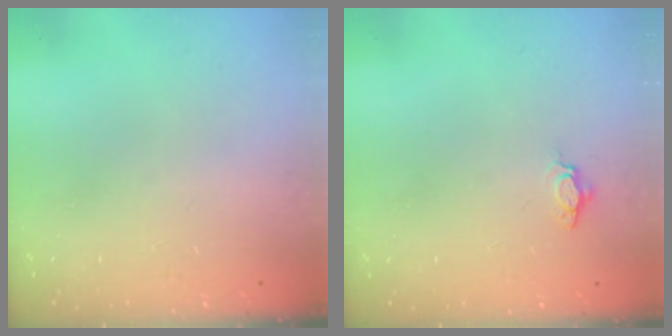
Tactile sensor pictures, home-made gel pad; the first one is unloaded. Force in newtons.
{"total": 3.2, "press": 3.2, "slide": 0.4}